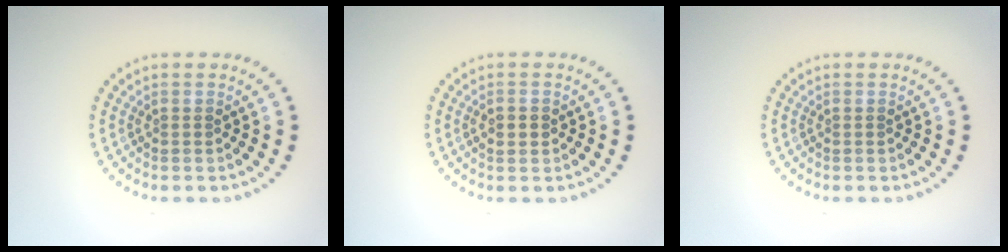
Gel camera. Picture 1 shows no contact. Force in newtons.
{"total": 1.9, "press": 1.9, "slide": 0.2}
{"total": 0.0}